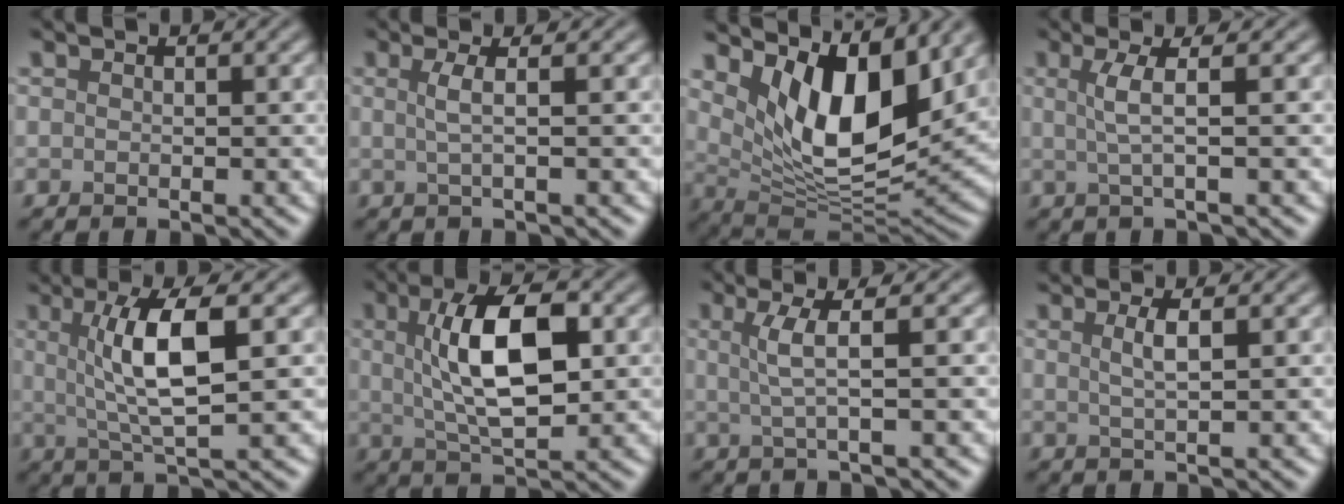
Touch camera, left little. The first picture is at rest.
{"total": 2.2, "force": [0.3, 0.6, 2.1], "torque": [-0.037, 0.002, -0.001]}
{"total": 9.9, "force": [4.3, 4.3, 7.8], "torque": [-0.131, -0.021, 0.075]}
{"total": 2.8, "force": [0.4, 0.5, 2.8], "torque": [-0.052, 0.000, 0.007]}
{"total": 6.4, "force": [1.3, 1.3, 6.1], "torque": [-0.111, 0.007, 0.027]}
{"total": 8.2, "force": [1.3, 3.3, 7.4], "torque": [-0.130, 0.006, 0.024]}
{"total": 3.2, "force": [0.6, 0.5, 3.1], "torque": [-0.059, 0.001, 0.013]}
{"total": 2.4, "force": [0.8, 0.7, 2.2], "torque": [-0.035, 0.003, 0.010]}